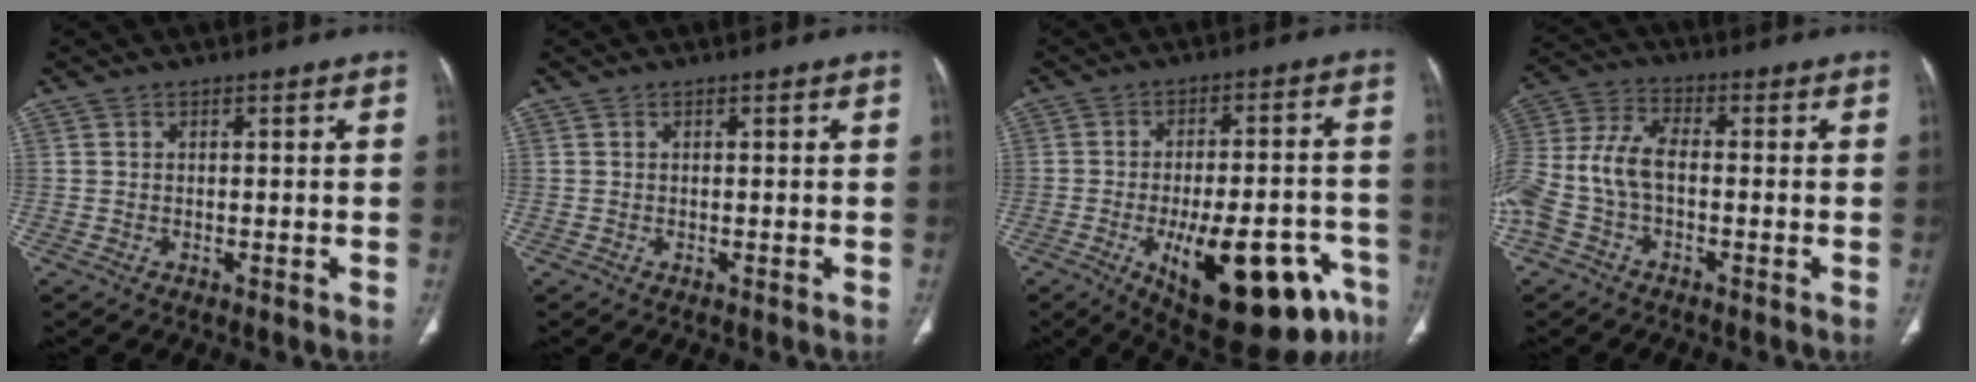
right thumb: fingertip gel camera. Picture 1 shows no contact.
{"total": 0.0}
{"total": 23.6, "force": [-10.7, 9.4, 18.8], "torque": [-0.201, 0.038, -0.134]}
{"total": 11.3, "force": [-2.3, 6.4, 9.0], "torque": [-0.207, 0.032, -0.048]}